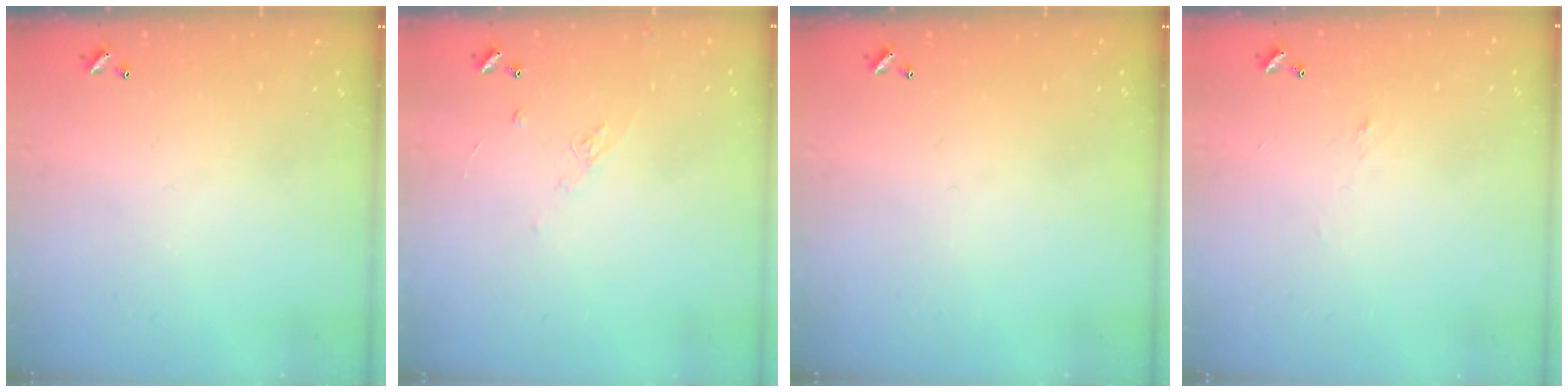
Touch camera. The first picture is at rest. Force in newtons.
{"total": 6.5, "press": 6.4, "slide": 0.9}
{"total": 0.0}
{"total": 0.9, "press": 0.6, "slide": 0.6}